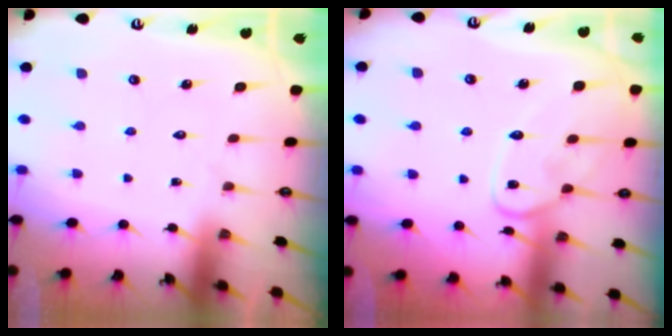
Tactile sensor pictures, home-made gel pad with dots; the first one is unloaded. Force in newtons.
{"total": 12.6, "press": 12.5, "slide": 1.0}